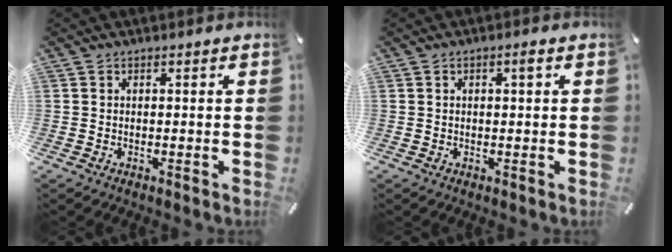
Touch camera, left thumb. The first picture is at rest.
{"total": 1.6, "force": [0.4, 0.5, 1.4], "torque": [-0.028, 0.004, 0.006]}